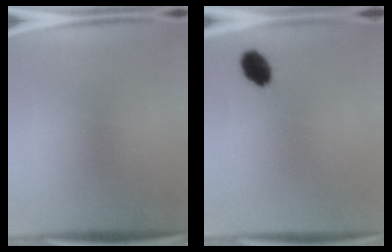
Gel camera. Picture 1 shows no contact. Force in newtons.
{"total": 4.1}